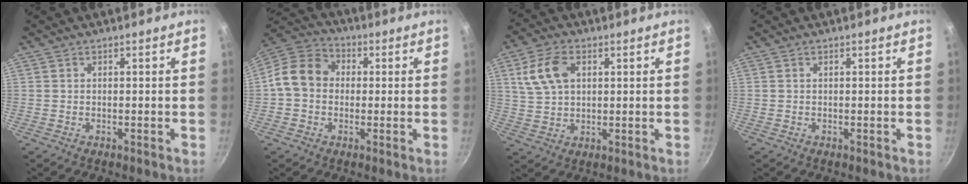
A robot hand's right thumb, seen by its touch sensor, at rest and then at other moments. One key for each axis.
{"total": 10.9, "fx": 0.0, "fy": 9.1, "fz": 6.0, "tx": -0.080, "ty": 0.029, "tz": -0.024}
{"total": 9.0, "fx": 2.8, "fy": 5.8, "fz": 6.3, "tx": -0.116, "ty": 0.003, "tz": 0.054}
{"total": 0.0}